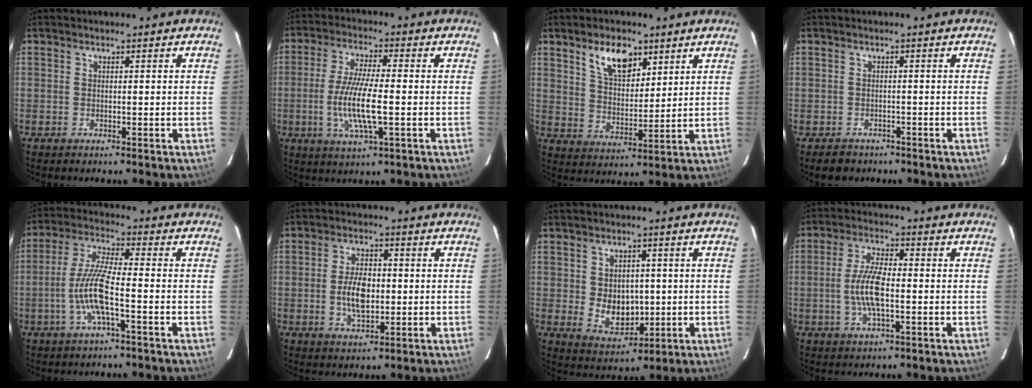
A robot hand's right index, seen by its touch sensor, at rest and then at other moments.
{"total": 10.7, "force": [-2.1, 2.0, 10.3], "torque": [-0.204, -0.012, -0.041]}
{"total": 9.4, "force": [5.5, 4.8, 5.9], "torque": [-0.098, 0.008, 0.103]}
{"total": 3.3, "force": [-2.2, 2.5, 0.4], "torque": [-0.005, 0.008, -0.031]}
{"total": 9.5, "force": [-3.1, 1.2, 8.8], "torque": [-0.189, -0.002, -0.060]}
{"total": 7.6, "force": [-0.7, 4.2, 6.4], "torque": [-0.124, 0.000, -0.010]}
{"total": 8.1, "force": [-0.4, 6.2, 5.2], "torque": [-0.101, -0.007, 0.014]}
{"total": 8.2, "force": [-1.3, 2.8, 7.6], "torque": [-0.155, 0.002, -0.027]}